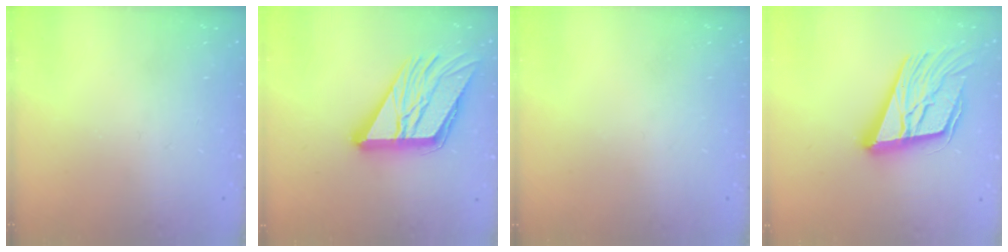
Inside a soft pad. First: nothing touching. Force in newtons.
{"total": 21.5, "press": 21.3, "slide": 2.9}
{"total": 0.0}
{"total": 23.6, "press": 23.1, "slide": 4.9}